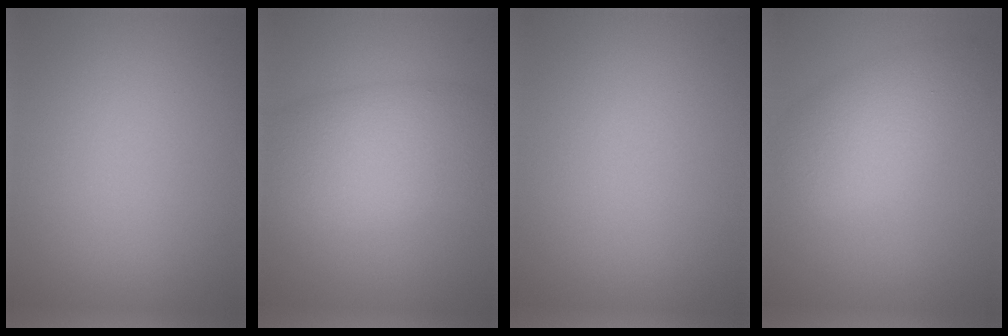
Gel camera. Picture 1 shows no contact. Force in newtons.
{"total": 7.3, "press": 7.3, "slide": 0.4}
{"total": 0.0}
{"total": 4.8, "press": 4.8, "slide": 0.1}